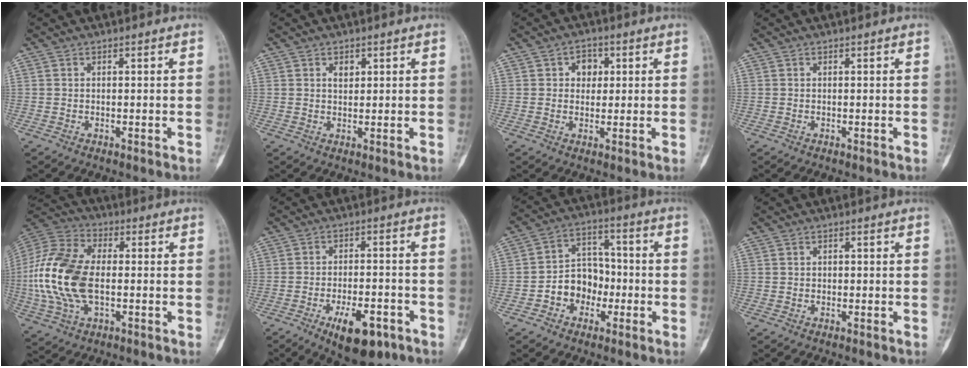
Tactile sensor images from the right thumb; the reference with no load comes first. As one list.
[{"total": 2.0, "force": [0.8, 1.5, 1.1], "torque": [-0.003, -0.004, 0.013]}, {"total": 4.2, "force": [1.0, 3.5, 2.2], "torque": [0.001, 0.003, 0.011]}, {"total": 0.0}, {"total": 18.8, "force": [-1.6, 11.1, 15.1], "torque": [-0.327, 0.016, -0.030]}, {"total": 11.4, "force": [-5.9, 5.0, 8.3], "torque": [-0.106, 0.024, -0.083]}, {"total": 9.5, "force": [-2.9, 7.7, 4.7], "torque": [-0.033, 0.048, -0.057]}, {"total": 0.7, "force": [-0.1, 0.6, 0.1], "torque": [0.008, 0.004, -0.004]}]